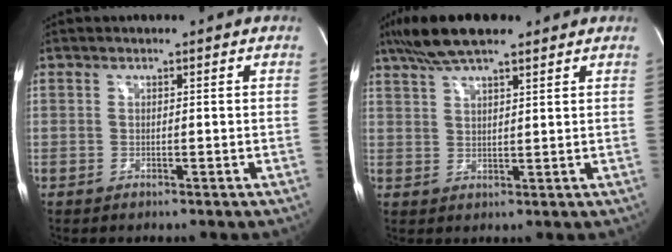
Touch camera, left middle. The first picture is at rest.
{"total": 9.3, "force": [7.0, 2.0, 5.8], "torque": [-0.108, 0.028, 0.122]}